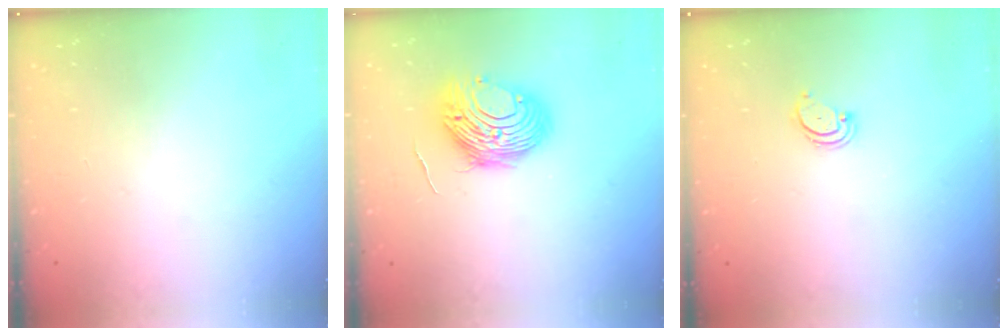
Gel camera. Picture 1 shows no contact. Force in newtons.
{"total": 11.5, "press": 11.4, "slide": 1.1}
{"total": 2.2, "press": 2.2, "slide": 0.3}